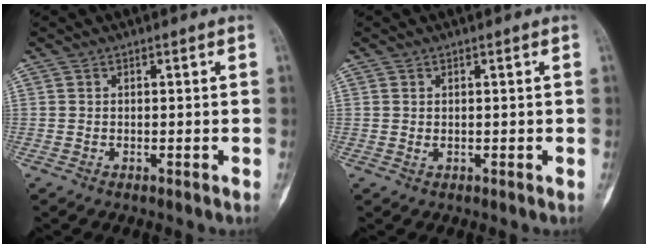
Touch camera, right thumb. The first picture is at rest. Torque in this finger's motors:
{"motor_torque": [-0.15, 0.24, 0.09, 0.01, 0.03]}